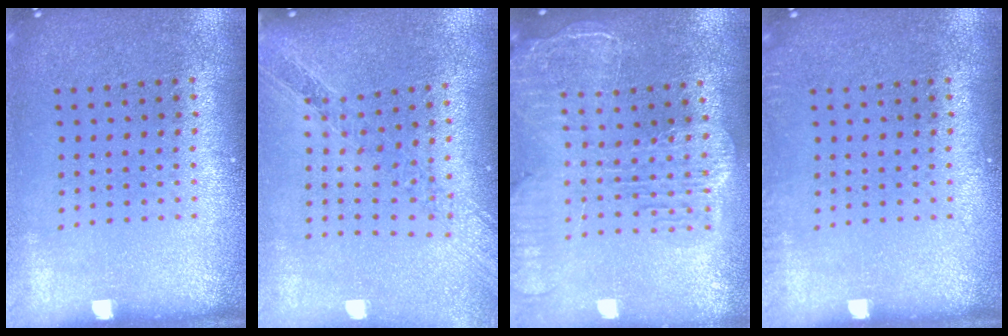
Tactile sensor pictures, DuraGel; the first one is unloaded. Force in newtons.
{"total": 1.0, "press": 1.0, "slide": 0.2}
{"total": 2.3, "press": 2.0, "slide": 1.1}
{"total": 0.5, "press": 0.5, "slide": 0.0}